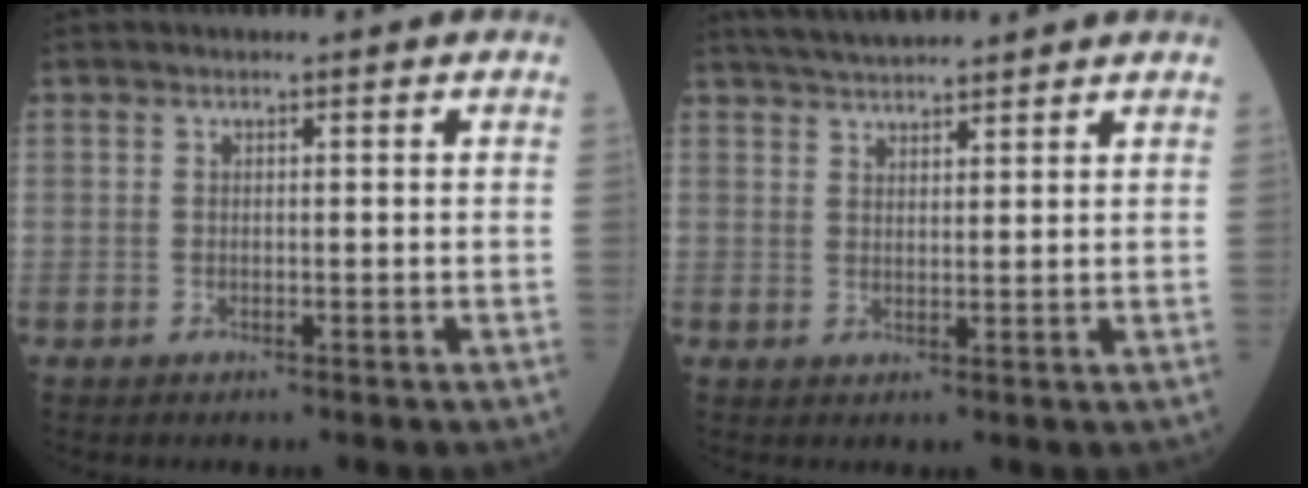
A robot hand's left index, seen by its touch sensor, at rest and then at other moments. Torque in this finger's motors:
{"motor_torque": [-0.06, -0.31, 0.34, 0.04]}